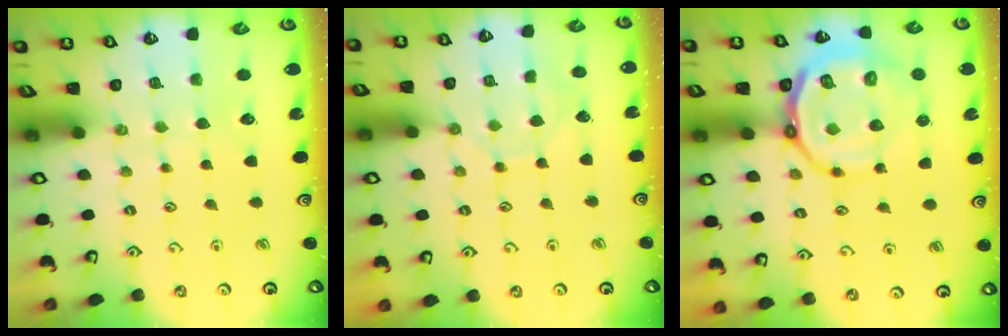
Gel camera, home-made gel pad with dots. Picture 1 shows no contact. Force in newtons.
{"total": 7.2, "press": 7.2, "slide": 0.6}
{"total": 15.0, "press": 14.8, "slide": 2.7}